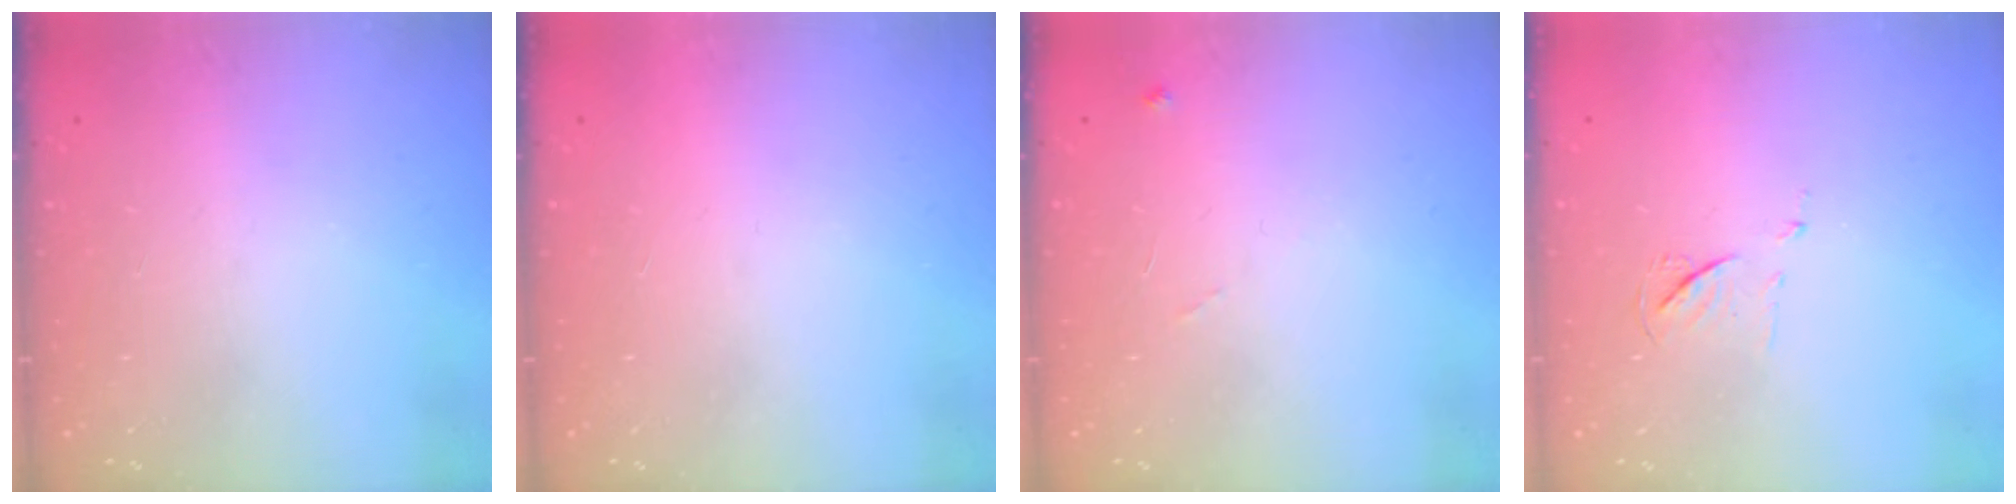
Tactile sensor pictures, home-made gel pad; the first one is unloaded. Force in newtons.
{"total": 1.5, "press": 1.5, "slide": 0.1}
{"total": 6.2, "press": 6.2, "slide": 0.8}
{"total": 5.6, "press": 5.6, "slide": 0.8}